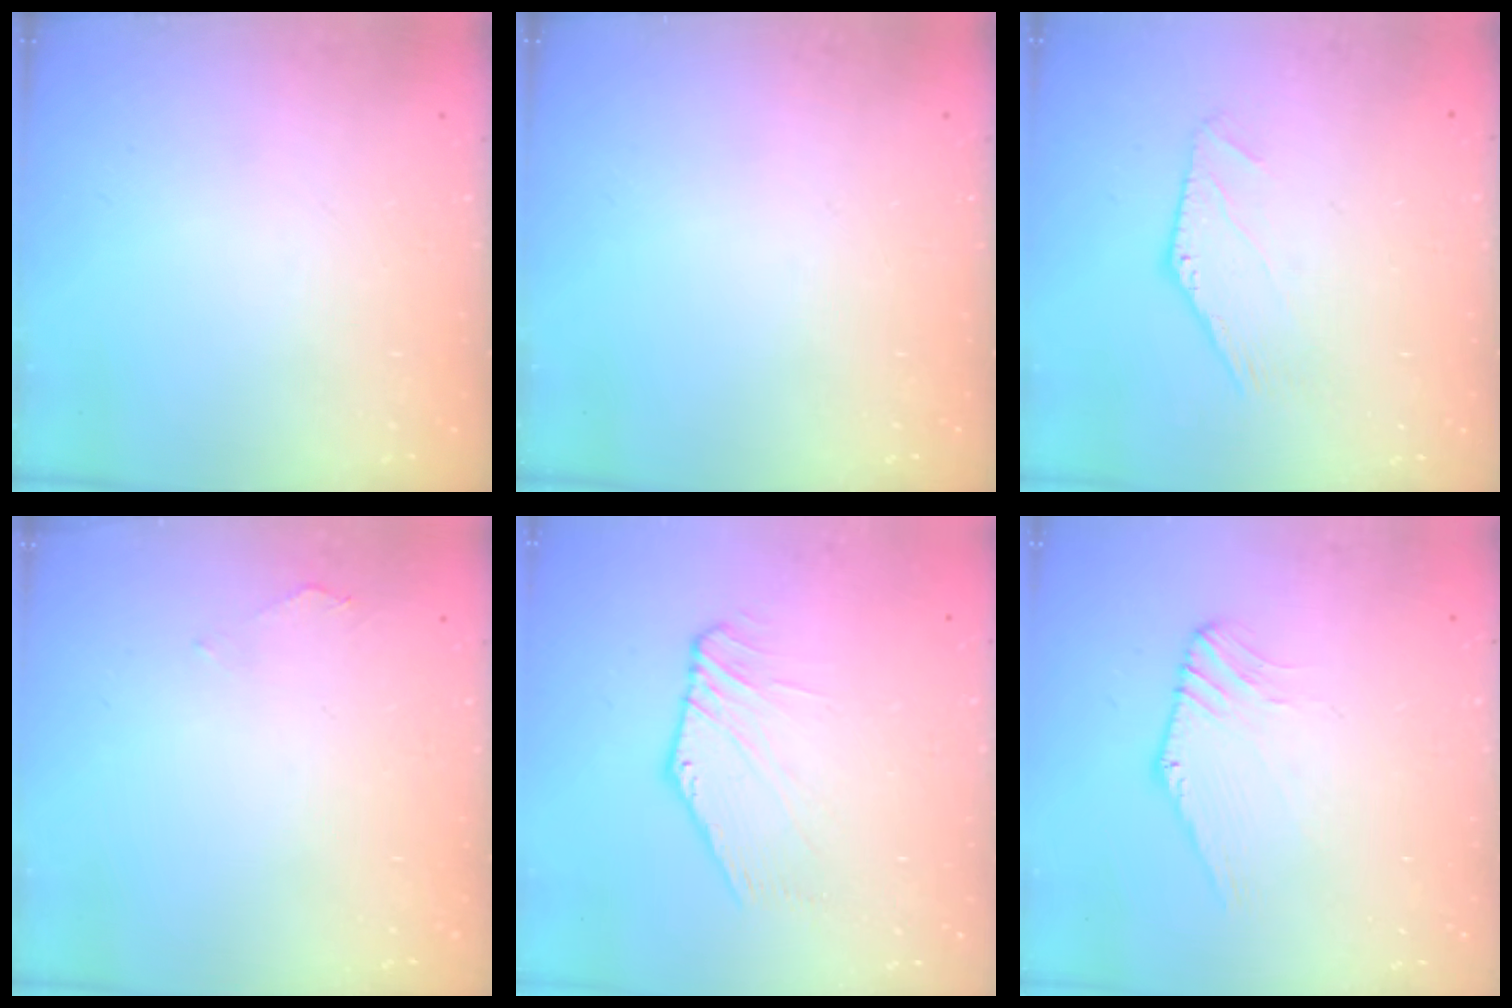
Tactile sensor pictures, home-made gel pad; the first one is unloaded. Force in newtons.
{"total": 0.0}
{"total": 0.0}
{"total": 1.0, "press": 1.0, "slide": 0.2}
{"total": 1.6, "press": 1.6, "slide": 0.2}
{"total": 0.5, "press": 0.5, "slide": 0.3}